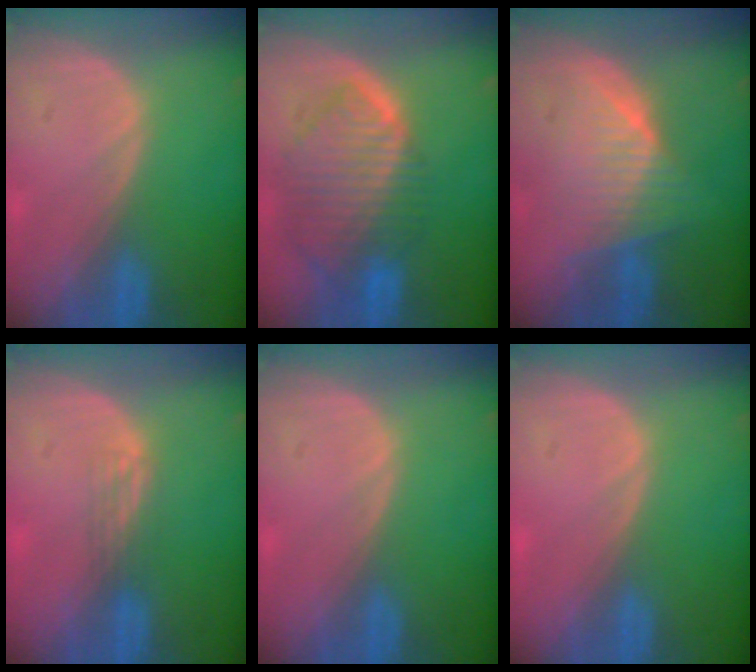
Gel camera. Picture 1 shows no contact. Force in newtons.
{"total": 10.0, "press": 8.5, "slide": 5.2}
{"total": 6.9, "press": 6.3, "slide": 2.7}
{"total": 2.1, "press": 1.6, "slide": 1.3}
{"total": 0.0}
{"total": 0.7, "press": 0.0, "slide": 0.7}